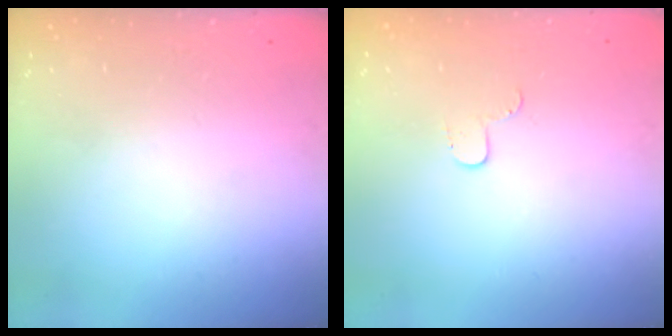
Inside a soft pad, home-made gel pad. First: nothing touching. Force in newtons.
{"total": 4.2, "press": 4.2, "slide": 0.4}